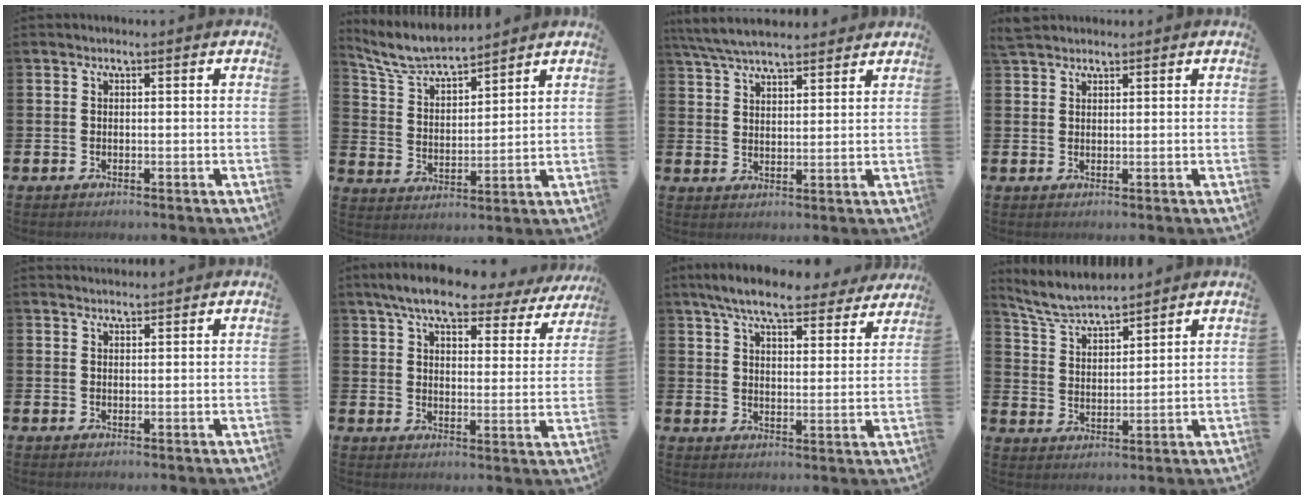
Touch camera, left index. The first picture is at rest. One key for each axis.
{"total": 6.6, "fx": 6.3, "fy": 0.9, "fz": 1.9, "tx": -0.065, "ty": -0.035, "tz": 0.111}
{"total": 6.1, "fx": 5.8, "fy": 1.0, "fz": 1.6, "tx": -0.051, "ty": -0.020, "tz": 0.107}
{"total": 2.6, "fx": 2.4, "fy": 0.9, "fz": 0.6, "tx": -0.003, "ty": -0.005, "tz": 0.042}
{"total": 1.6, "fx": 1.6, "fy": 0.2, "fz": 0.1, "tx": 0.007, "ty": -0.008, "tz": 0.027}
{"total": 7.5, "fx": 6.6, "fy": 1.6, "fz": 3.2, "tx": -0.083, "ty": -0.031, "tz": 0.112}
{"total": 8.1, "fx": 7.3, "fy": 1.5, "fz": 3.2, "tx": -0.072, "ty": -0.036, "tz": 0.127}
{"total": 5.2, "fx": 5.1, "fy": 0.5, "fz": 0.9, "tx": -0.040, "ty": -0.020, "tz": 0.093}